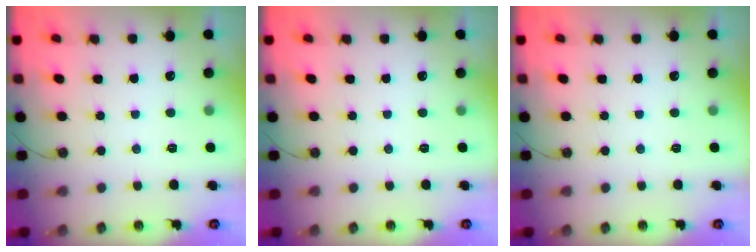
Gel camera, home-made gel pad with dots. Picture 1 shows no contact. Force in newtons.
{"total": 0.0}
{"total": 0.0}